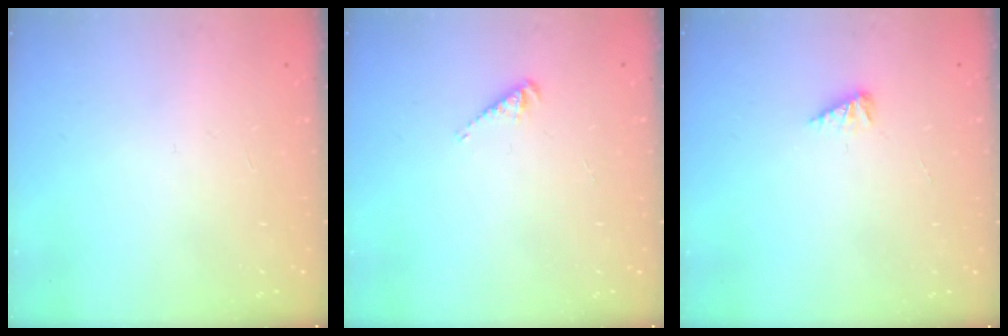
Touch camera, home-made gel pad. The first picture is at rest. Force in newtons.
{"total": 2.7, "press": 2.7, "slide": 0.3}
{"total": 2.2, "press": 2.2, "slide": 0.3}